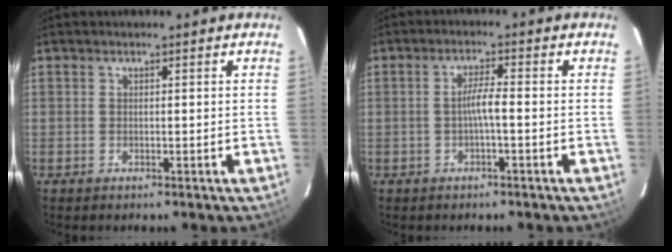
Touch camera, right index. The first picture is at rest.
{"total": 2.8, "force": [-0.9, -0.1, 2.7], "torque": [-0.052, 0.005, -0.016]}